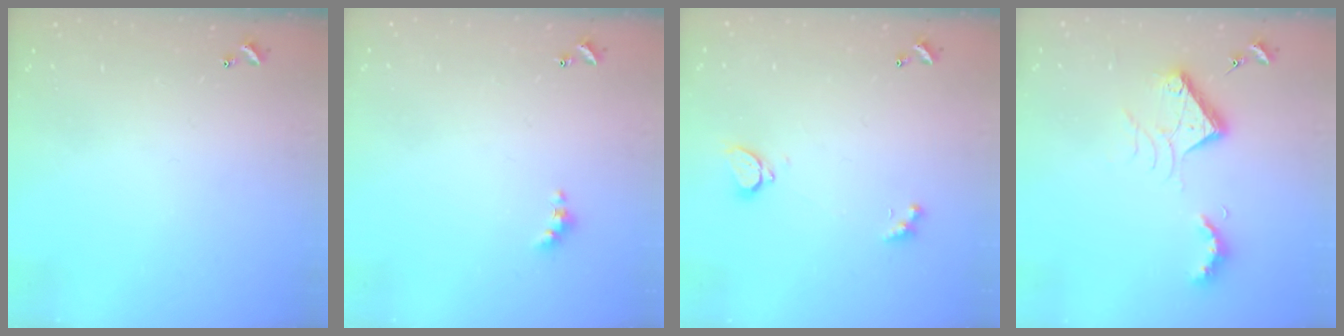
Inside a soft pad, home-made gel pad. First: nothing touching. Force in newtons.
{"total": 1.9, "press": 1.8, "slide": 0.6}
{"total": 2.1, "press": 1.9, "slide": 0.9}
{"total": 10.7, "press": 10.7, "slide": 0.9}